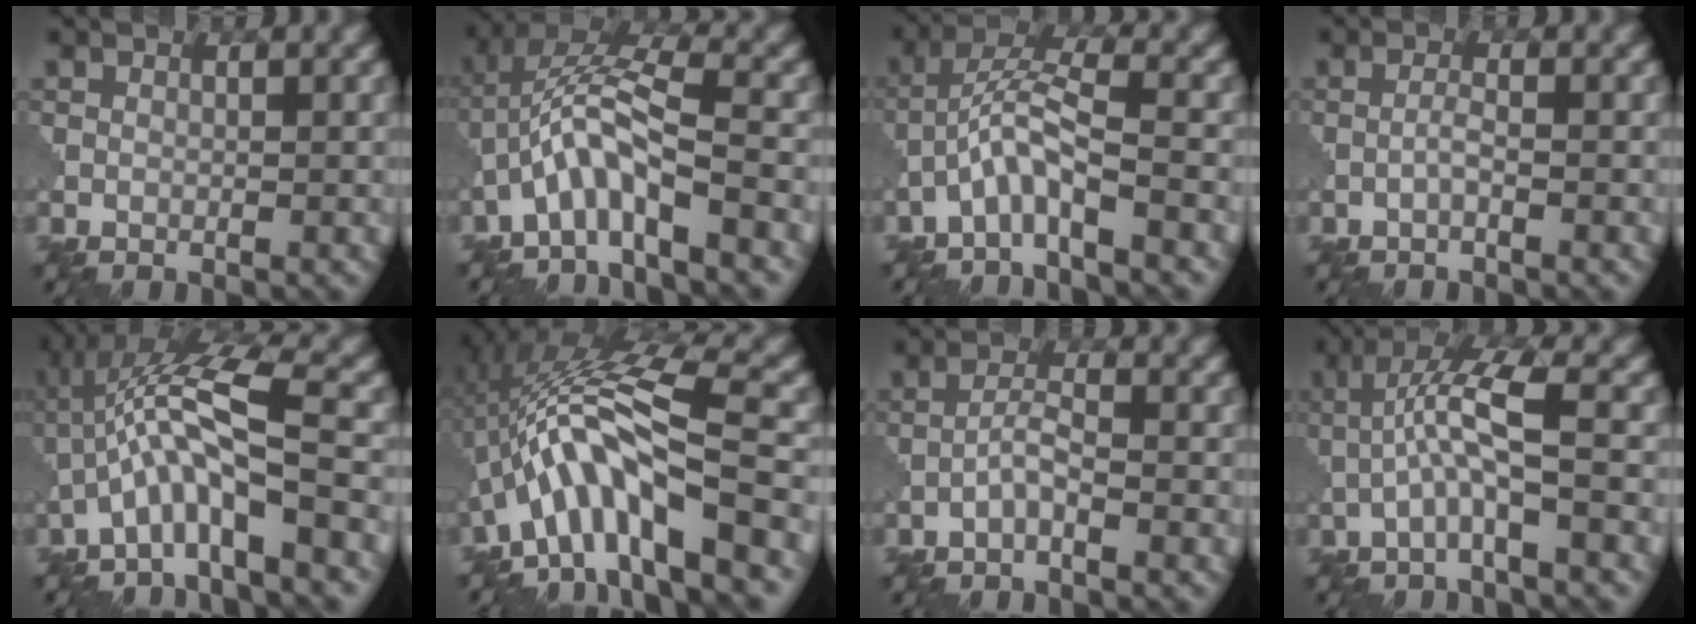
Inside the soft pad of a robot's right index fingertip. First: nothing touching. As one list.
[{"total": 5.9, "force": [-2.9, 1.2, 5.0], "torque": [-0.102, 0.018, -0.065]}, {"total": 4.2, "force": [-2.3, 0.5, 3.4], "torque": [-0.068, 0.018, -0.054]}, {"total": 1.1, "force": [-0.6, 0.0, 1.0], "torque": [-0.019, 0.005, -0.014]}, {"total": 7.1, "force": [-2.1, 1.1, 6.7], "torque": [-0.130, 0.025, -0.048]}, {"total": 9.8, "force": [-3.2, 2.0, 9.0], "torque": [-0.148, 0.025, -0.059]}, {"total": 1.8, "force": [-1.1, 0.2, 1.4], "torque": [-0.029, 0.009, -0.028]}, {"total": 4.8, "force": [-0.8, 0.7, 4.7], "torque": [-0.095, 0.023, -0.023]}]